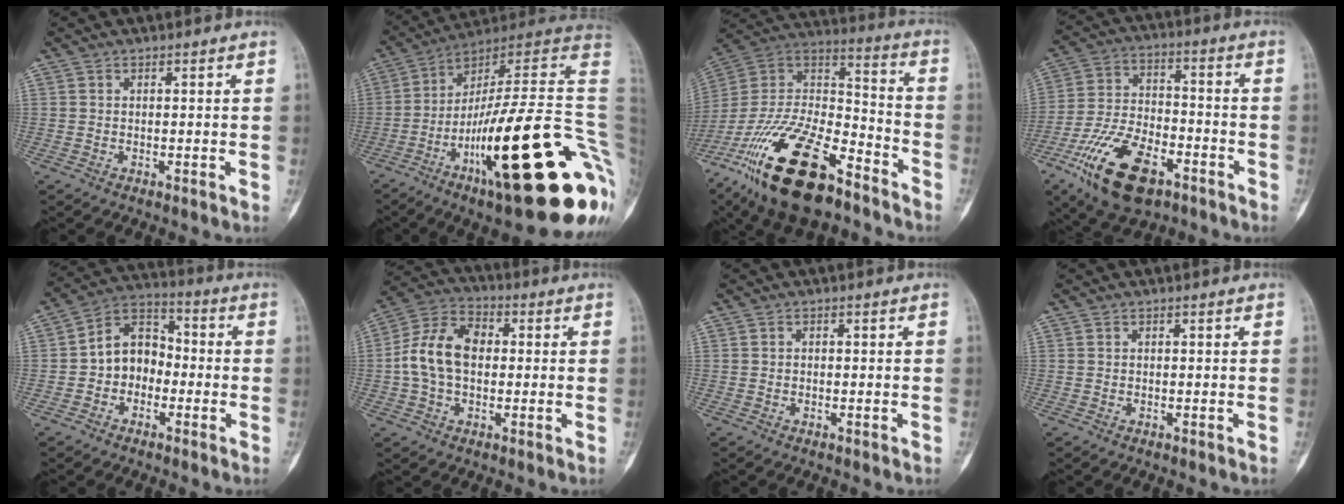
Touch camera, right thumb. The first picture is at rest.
{"total": 35.4, "force": [-8.9, 7.5, 33.5], "torque": [-0.393, 0.057, -0.144]}
{"total": 29.3, "force": [-18.2, 12.1, 19.5], "torque": [-0.385, 0.048, -0.324]}
{"total": 18.0, "force": [-9.7, 9.0, 12.2], "torque": [-0.216, 0.045, -0.171]}
{"total": 10.0, "force": [-1.8, 7.9, 5.8], "torque": [-0.060, 0.042, -0.047]}
{"total": 12.2, "force": [0.1, 8.4, 8.9], "torque": [-0.155, 0.032, -0.007]}
{"total": 0.7, "force": [-0.2, 0.6, 0.1], "torque": [0.006, 0.004, -0.006]}
{"total": 0.0}